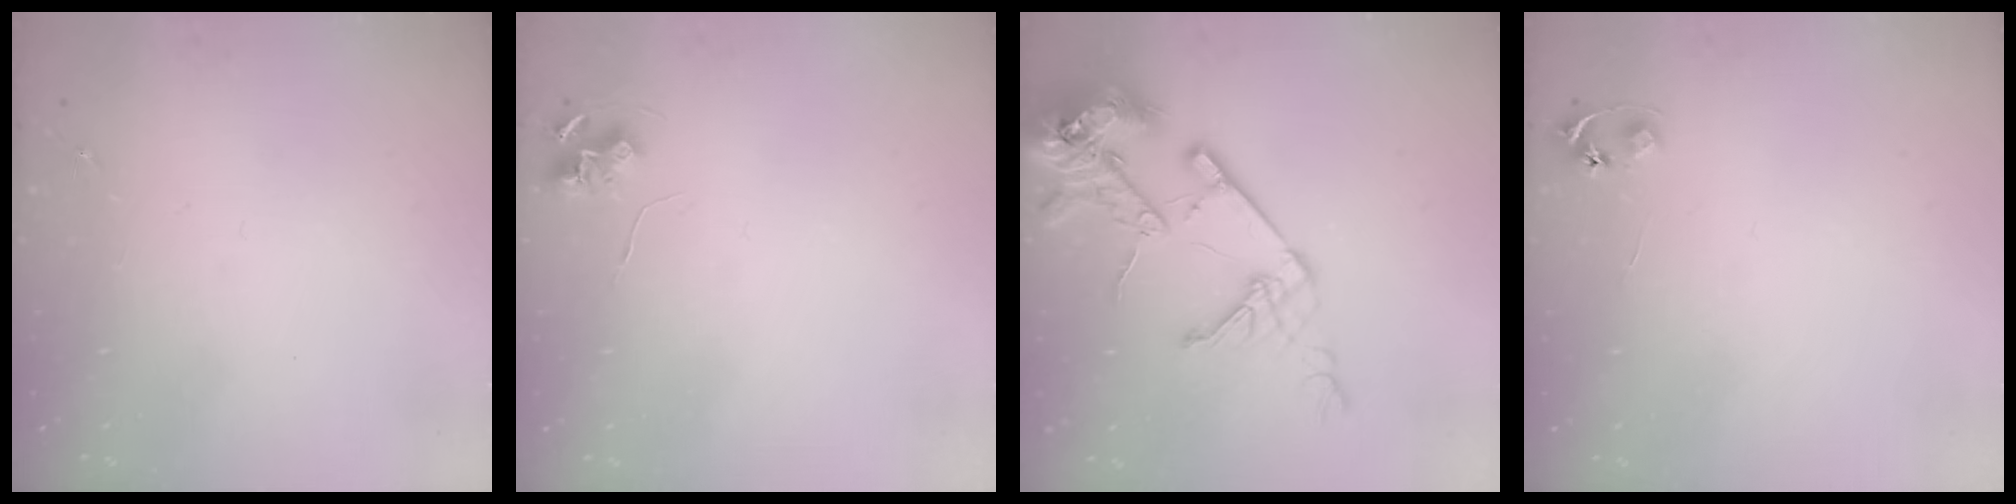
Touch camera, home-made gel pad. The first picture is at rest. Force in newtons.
{"total": 6.0, "press": 6.0, "slide": 0.4}
{"total": 18.4, "press": 18.2, "slide": 2.5}
{"total": 4.8, "press": 4.7, "slide": 0.5}